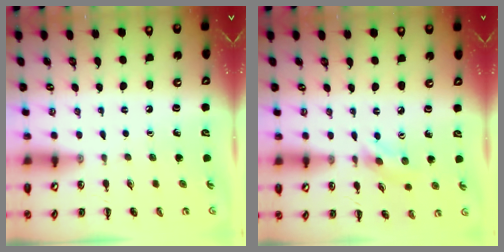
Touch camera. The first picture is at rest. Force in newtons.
{"total": 2.7, "press": 2.6, "slide": 0.8}